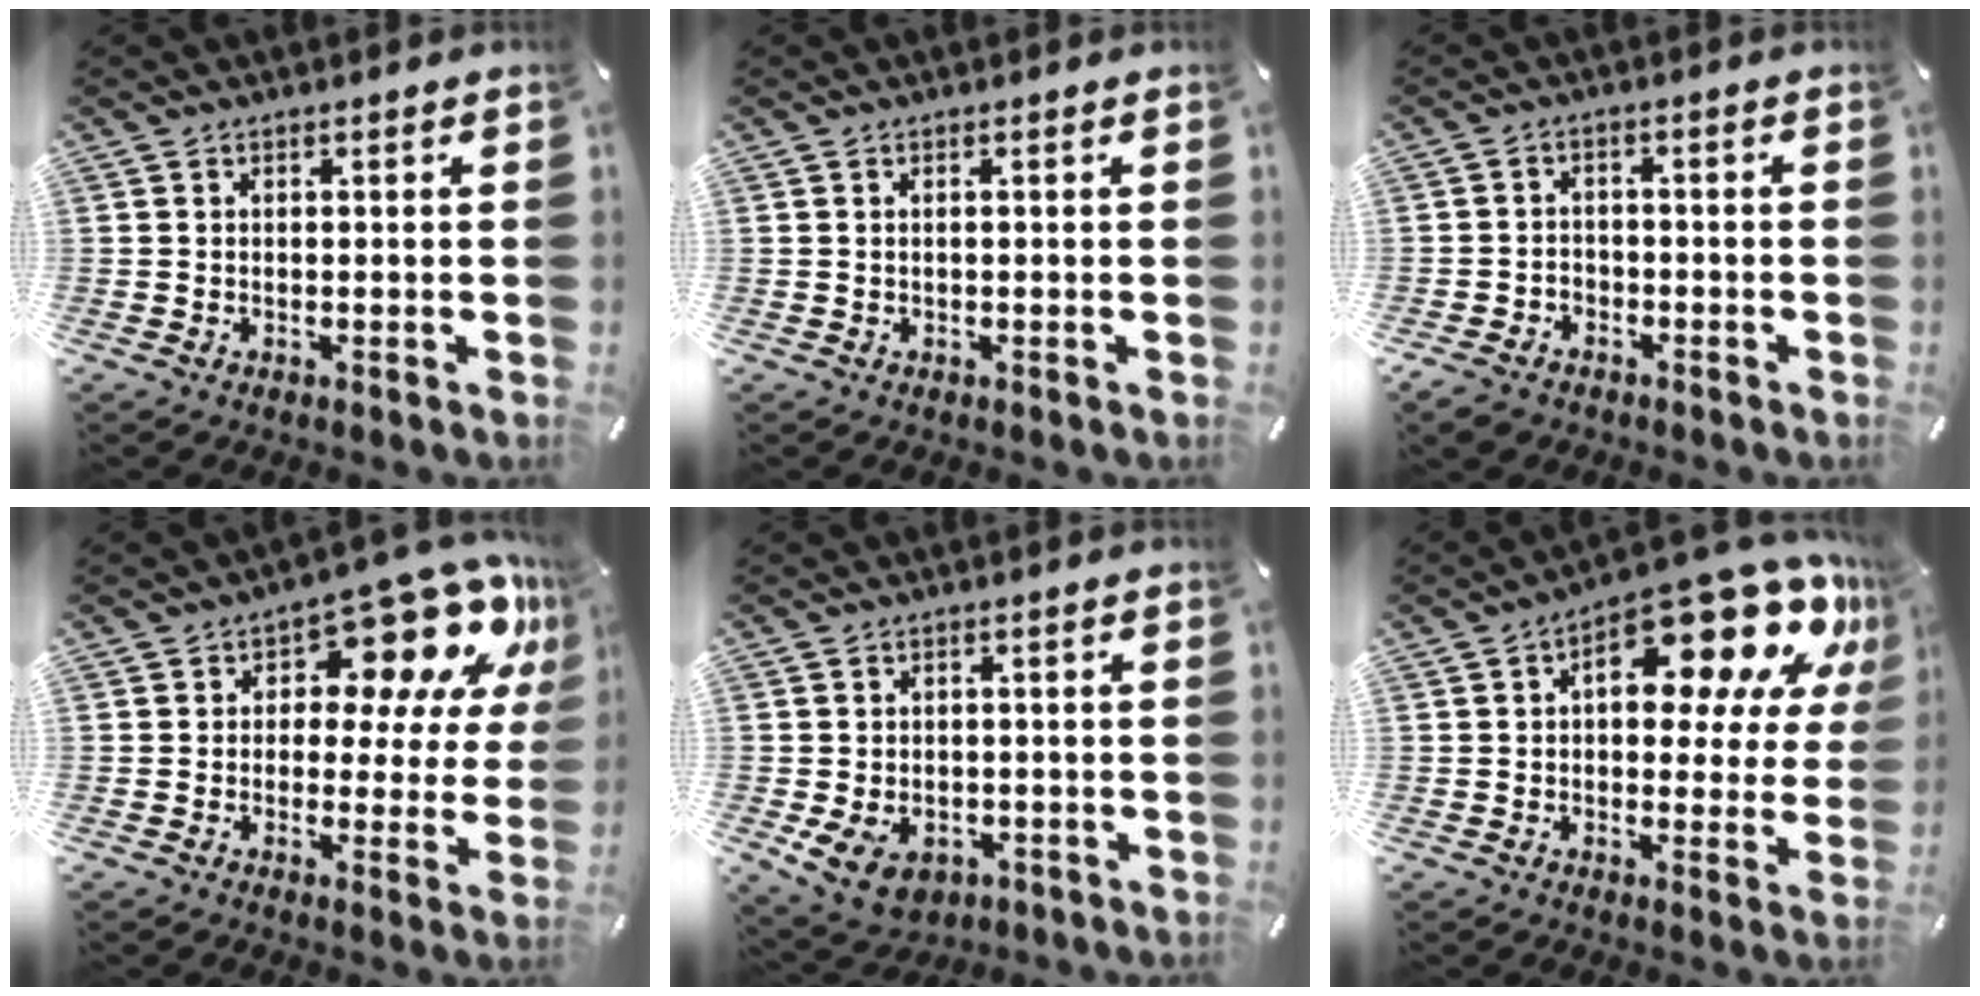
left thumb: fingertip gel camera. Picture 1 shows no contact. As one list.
[{"total": 0.6, "force": [-0.1, 0.1, 0.6], "torque": [-0.011, -0.001, -0.001]}, {"total": 4.8, "force": [-3.5, 2.9, 1.3], "torque": [-0.030, 0.019, -0.070]}, {"total": 16.5, "force": [9.5, 8.4, 10.6], "torque": [-0.141, -0.071, 0.163]}, {"total": 7.3, "force": [-2.4, 5.7, 3.9], "torque": [-0.081, 0.012, -0.042]}, {"total": 21.0, "force": [10.9, 9.5, 15.3], "torque": [-0.204, -0.081, 0.178]}]